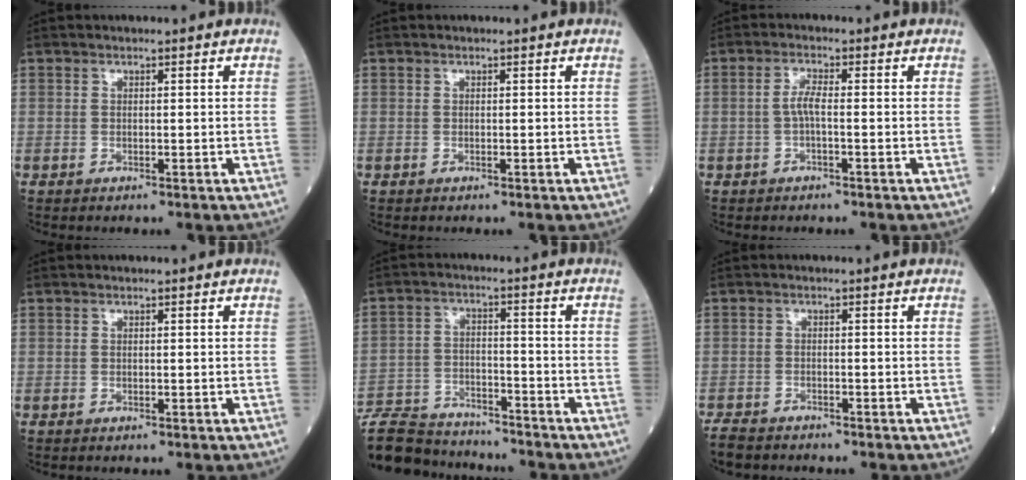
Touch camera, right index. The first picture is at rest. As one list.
[{"total": 0.0}, {"total": 2.5, "force": [-0.5, 0.3, 2.4], "torque": [-0.046, 0.003, -0.011]}, {"total": 0.0}, {"total": 14.8, "force": [-13.9, 3.2, 4.1], "torque": [-0.084, 0.013, -0.224]}, {"total": 4.6, "force": [-4.3, 1.3, 1.3], "torque": [-0.022, -0.010, -0.073]}]